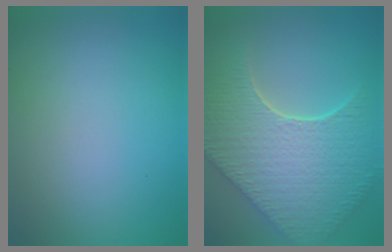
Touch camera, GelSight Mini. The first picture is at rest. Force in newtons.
{"total": 9.8, "press": 7.0, "slide": 6.9}